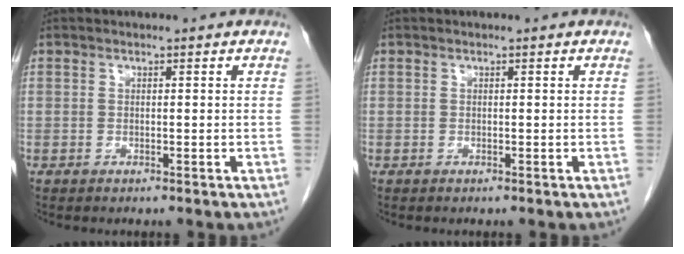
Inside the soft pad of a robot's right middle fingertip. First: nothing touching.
{"total": 0.0}